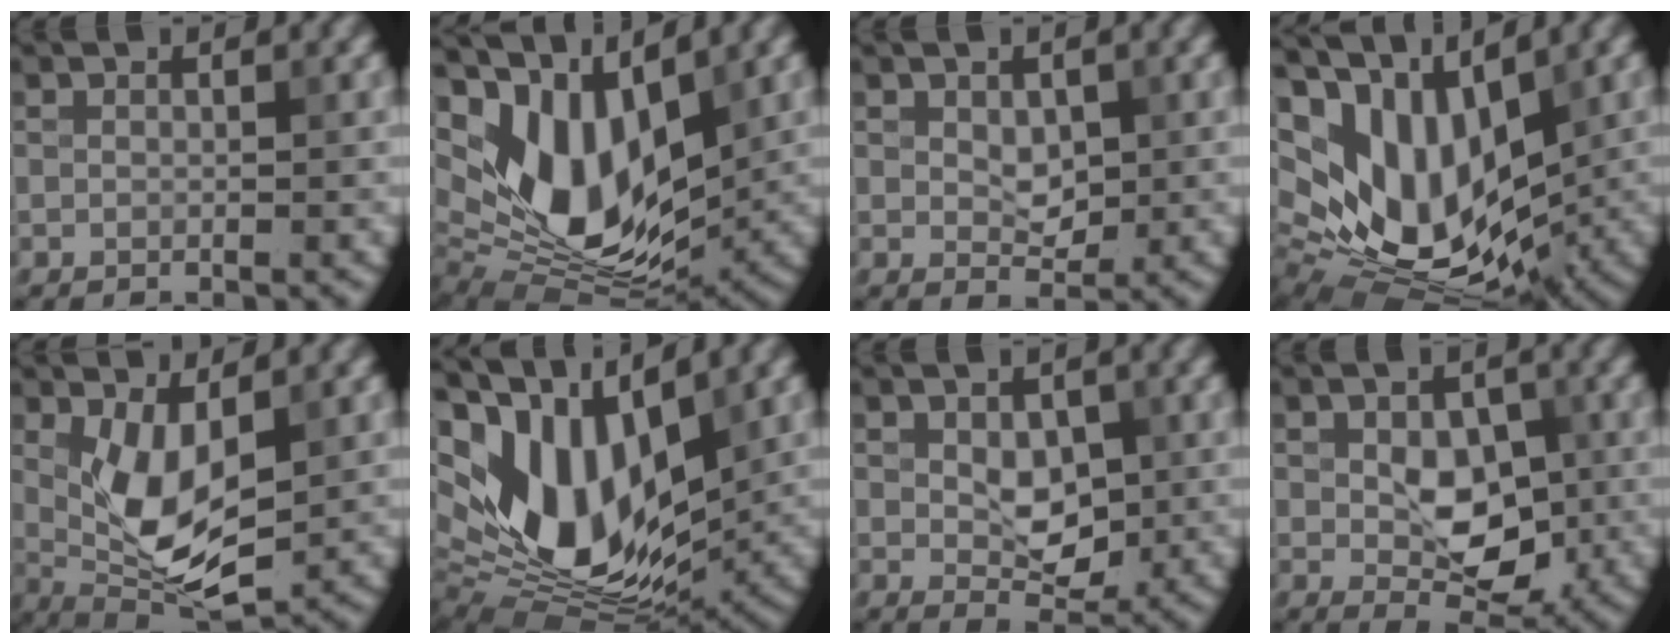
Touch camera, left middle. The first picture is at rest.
{"total": 10.5, "force": [3.2, 6.1, 7.9], "torque": [-0.159, -0.007, 0.061]}
{"total": 2.2, "force": [0.4, 1.5, 1.6], "torque": [-0.027, -0.005, 0.011]}
{"total": 14.0, "force": [2.9, 8.7, 10.5], "torque": [-0.214, -0.001, 0.057]}
{"total": 7.4, "force": [0.2, 3.2, 6.6], "torque": [-0.137, -0.008, 0.005]}
{"total": 13.6, "force": [2.5, 8.3, 10.5], "torque": [-0.207, -0.002, 0.037]}
{"total": 3.8, "force": [0.2, 2.4, 2.9], "torque": [-0.047, -0.006, 0.007]}
{"total": 5.8, "force": [-0.1, 3.7, 4.5], "torque": [-0.071, -0.008, 0.001]}